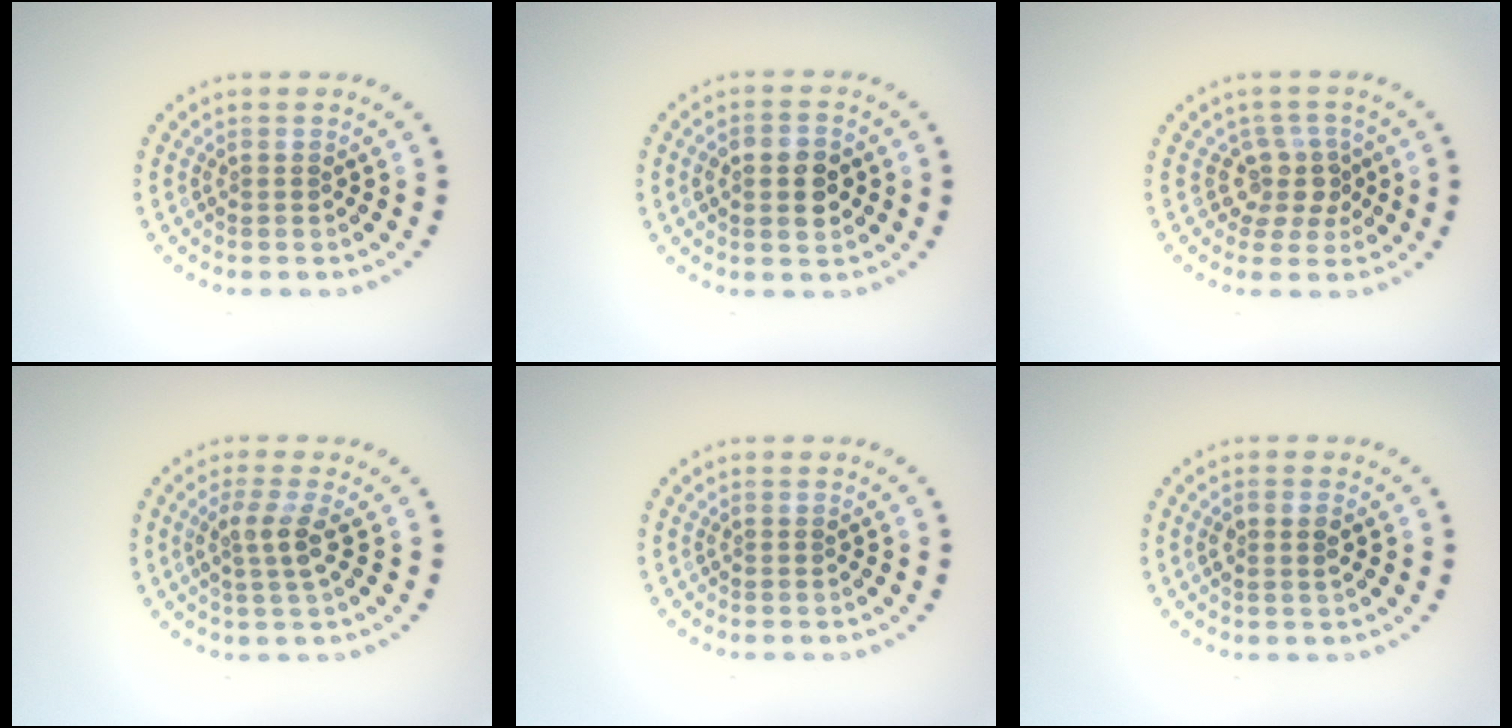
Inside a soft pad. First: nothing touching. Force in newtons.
{"total": 4.0, "press": 4.0, "slide": 0.3}
{"total": 2.9, "press": 2.2, "slide": 1.9}
{"total": 2.5, "press": 2.0, "slide": 1.6}
{"total": 0.0}
{"total": 1.7, "press": 1.6, "slide": 0.6}